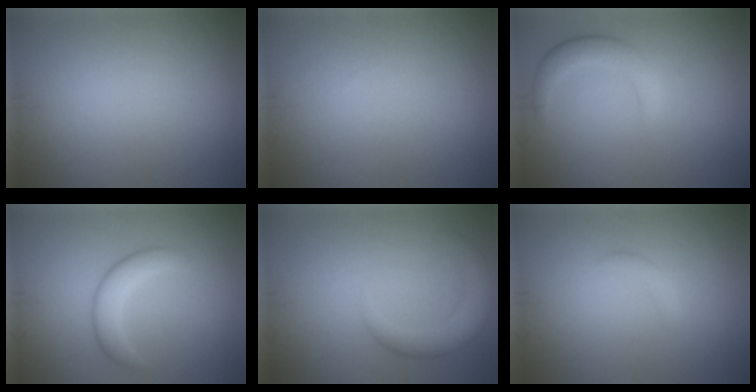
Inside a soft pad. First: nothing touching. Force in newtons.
{"total": 0.0}
{"total": 2.8, "press": 2.8, "slide": 0.1}
{"total": 2.8, "press": 2.8, "slide": 0.1}
{"total": 3.7, "press": 3.7, "slide": 0.3}
{"total": 1.0, "press": 1.0, "slide": 0.0}